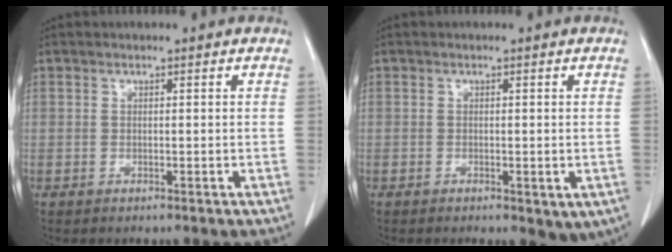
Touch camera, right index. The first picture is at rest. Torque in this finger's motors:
{"motor_torque": [0.54, -0.53, 0.46, 0.07]}